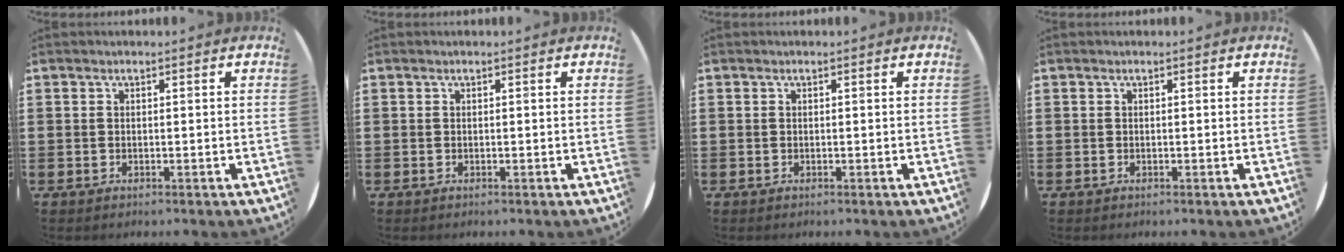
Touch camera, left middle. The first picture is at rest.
{"total": 0.0}
{"total": 0.0}
{"total": 0.0}